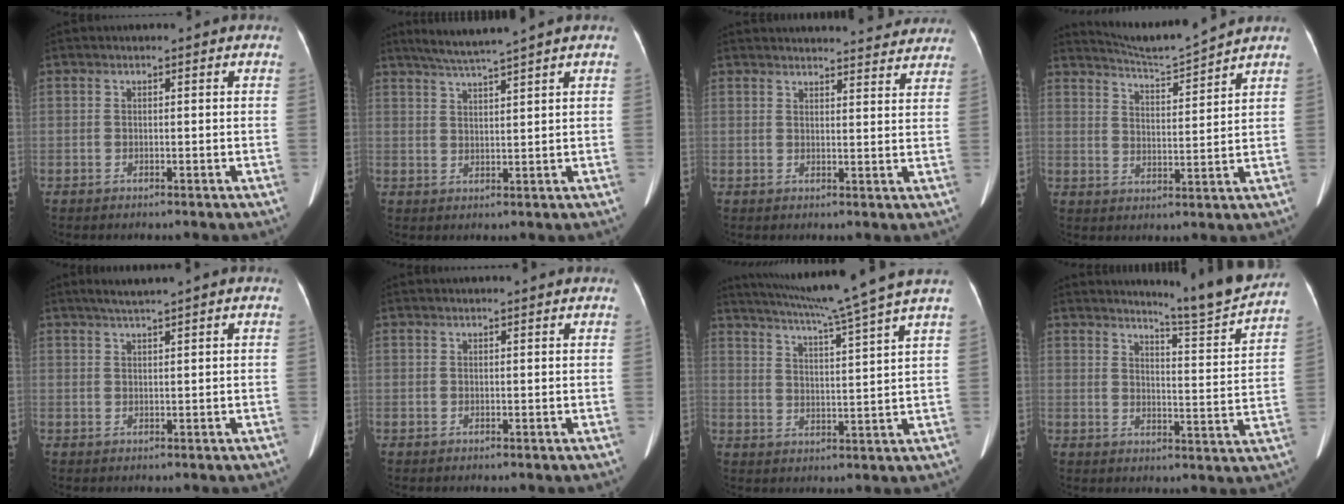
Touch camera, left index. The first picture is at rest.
{"total": 5.7, "force": [4.8, -1.5, 2.7], "torque": [-0.049, 0.008, 0.089]}
{"total": 16.3, "force": [15.6, 2.9, 3.8], "torque": [-0.035, 0.009, 0.179]}
{"total": 7.4, "force": [7.1, -1.9, 0.7], "torque": [-0.031, -0.011, 0.129]}
{"total": 2.6, "force": [2.1, -0.6, 1.4], "torque": [-0.028, 0.006, 0.042]}
{"total": 2.5, "force": [2.4, 0.1, 0.6], "torque": [-0.009, 0.020, 0.030]}
{"total": 15.1, "force": [12.7, -2.9, 7.6], "torque": [-0.133, -0.023, 0.178]}
{"total": 10.9, "force": [10.4, -1.7, 2.7], "torque": [-0.050, -0.051, 0.137]}